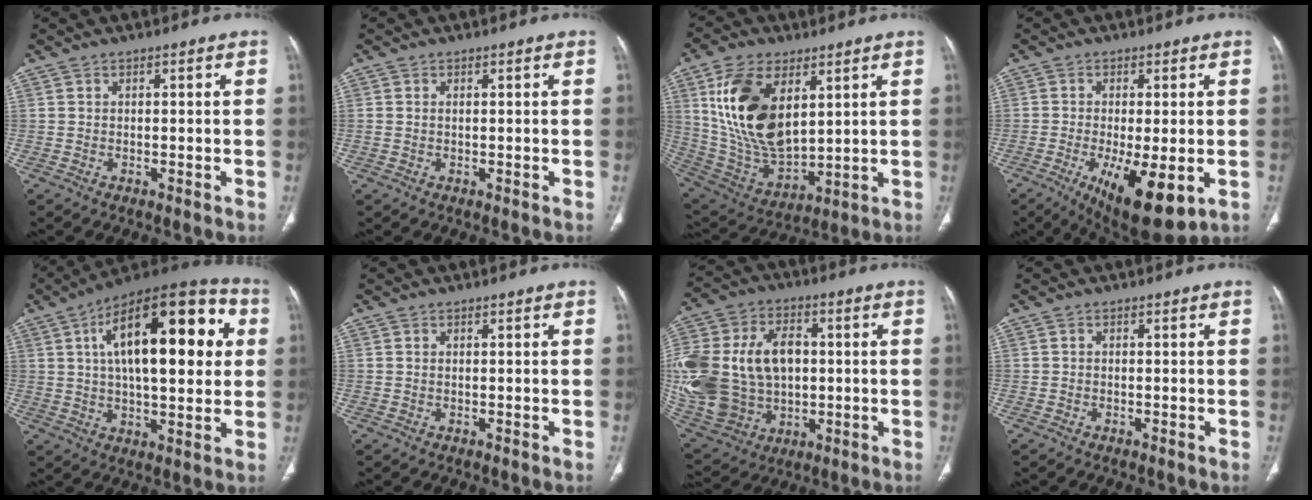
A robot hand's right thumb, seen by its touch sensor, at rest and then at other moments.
{"total": 0.8, "force": [0.1, 0.5, 0.6], "torque": [-0.023, 0.009, 0.007]}
{"total": 19.8, "force": [6.4, 10.8, 15.3], "torque": [-0.278, -0.030, 0.135]}
{"total": 13.2, "force": [-4.2, 4.5, 11.7], "torque": [-0.184, -0.021, -0.051]}
{"total": 25.6, "force": [6.1, 10.9, 22.4], "torque": [-0.322, 0.019, 0.083]}
{"total": 0.0}
{"total": 29.4, "force": [1.3, 21.6, 20.0], "torque": [-0.463, 0.030, 0.048]}
{"total": 0.0}